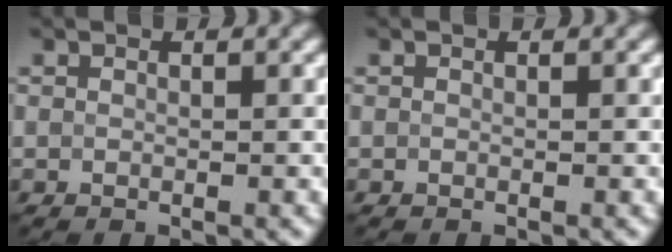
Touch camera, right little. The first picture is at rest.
{"total": 0.0}